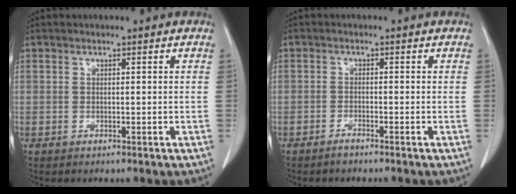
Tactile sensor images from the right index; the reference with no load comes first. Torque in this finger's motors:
{"motor_torque": [0.07, -0.02, 0.05, 0.02]}